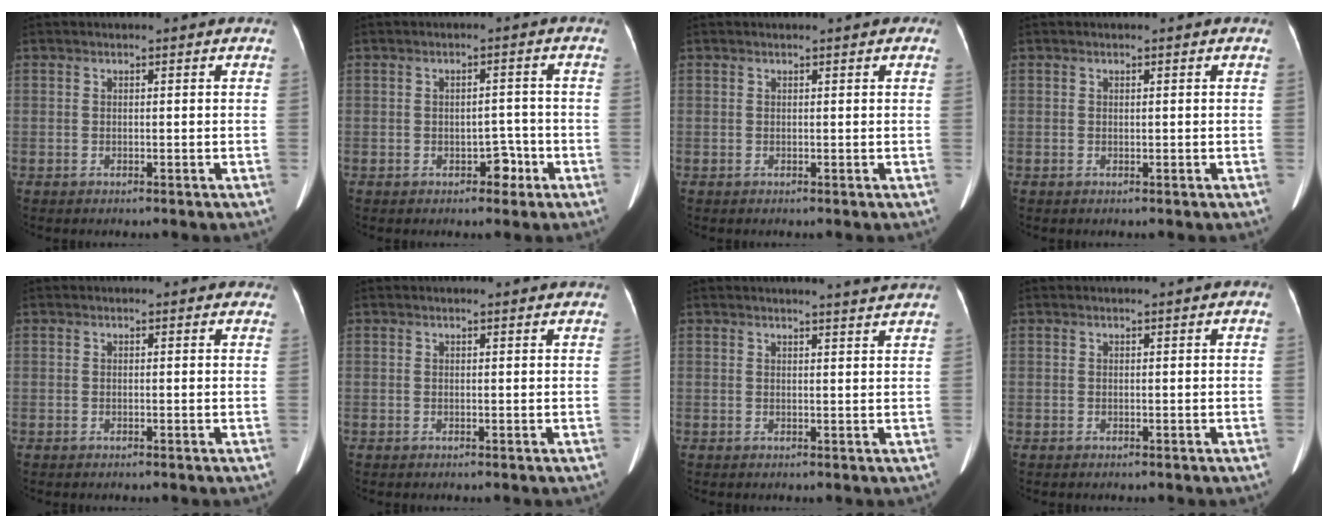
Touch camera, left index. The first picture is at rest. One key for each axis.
{"total": 3.1, "fx": -1.5, "fy": 1.9, "fz": 1.9, "tx": -0.021, "ty": 0.010, "tz": -0.014}
{"total": 2.1, "fx": 1.5, "fy": 0.7, "fz": 1.3, "tx": -0.012, "ty": 0.014, "tz": 0.010}
{"total": 0.0}
{"total": 0.8, "fx": 0.6, "fy": 0.6, "fz": 0.1, "tx": 0.003, "ty": -0.001, "tz": -0.006}
{"total": 1.7, "fx": 1.6, "fy": 0.1, "fz": 0.5, "tx": -0.013, "ty": 0.007, "tz": 0.019}
{"total": 3.7, "fx": 3.5, "fy": -0.9, "fz": 1.0, "tx": -0.016, "ty": -0.007, "tz": 0.034}
{"total": 0.0}